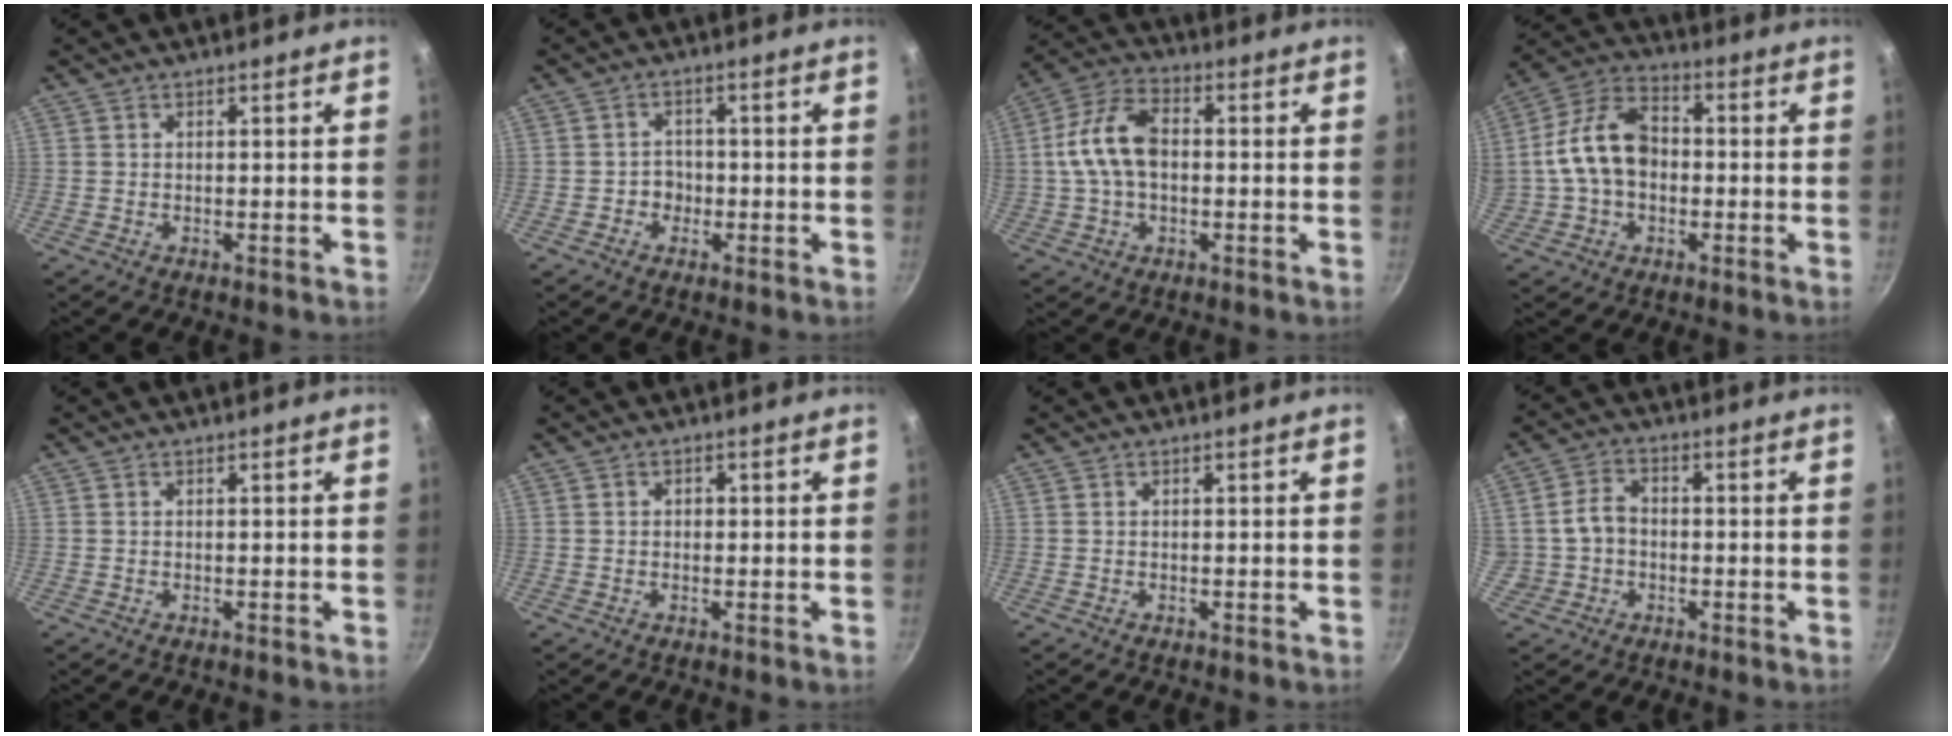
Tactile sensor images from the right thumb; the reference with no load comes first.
{"total": 2.8, "force": [-0.9, 2.5, 0.9], "torque": [0.010, 0.009, -0.016]}
{"total": 12.0, "force": [0.5, 7.4, 9.5], "torque": [-0.177, 0.030, -0.001]}
{"total": 13.9, "force": [-0.1, 9.7, 9.9], "torque": [-0.168, 0.033, -0.014]}
{"total": 0.0}
{"total": 1.4, "force": [0.1, 1.1, 0.8], "torque": [-0.009, 0.006, 0.001]}
{"total": 0.0}
{"total": 5.8, "force": [-0.6, 4.8, 3.2], "torque": [-0.037, 0.021, -0.011]}